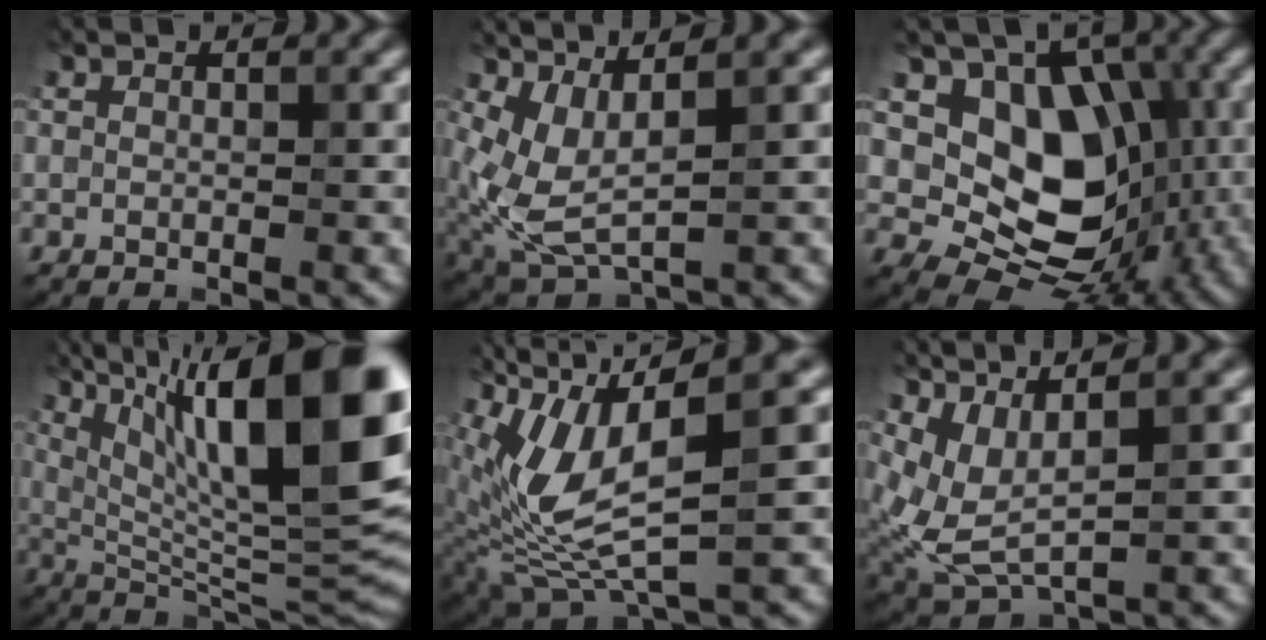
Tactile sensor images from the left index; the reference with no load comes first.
{"total": 4.3, "force": [0.4, 1.7, 4.0], "torque": [-0.108, -0.009, 0.013]}
{"total": 8.9, "force": [0.2, 7.0, 5.5], "torque": [-0.075, -0.017, 0.000]}
{"total": 15.9, "force": [6.5, 4.4, 13.9], "torque": [-0.210, 0.004, 0.117]}
{"total": 8.1, "force": [0.3, 3.1, 7.5], "torque": [-0.163, -0.010, -0.001]}
{"total": 3.9, "force": [1.6, 1.3, 3.4], "torque": [-0.096, -0.007, 0.041]}